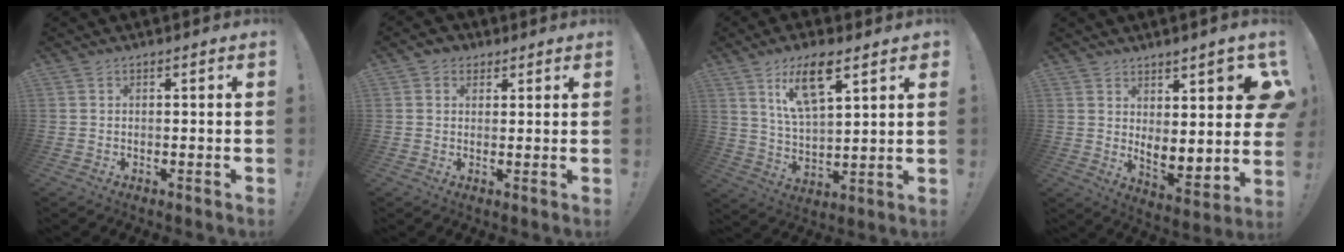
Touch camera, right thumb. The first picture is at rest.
{"total": 3.1, "force": [1.1, 2.9, 0.7], "torque": [-0.011, 0.003, 0.021]}
{"total": 13.4, "force": [7.5, 5.3, 9.8], "torque": [-0.176, -0.022, 0.130]}
{"total": 10.5, "force": [4.4, 3.0, 9.0], "torque": [-0.121, -0.052, 0.070]}